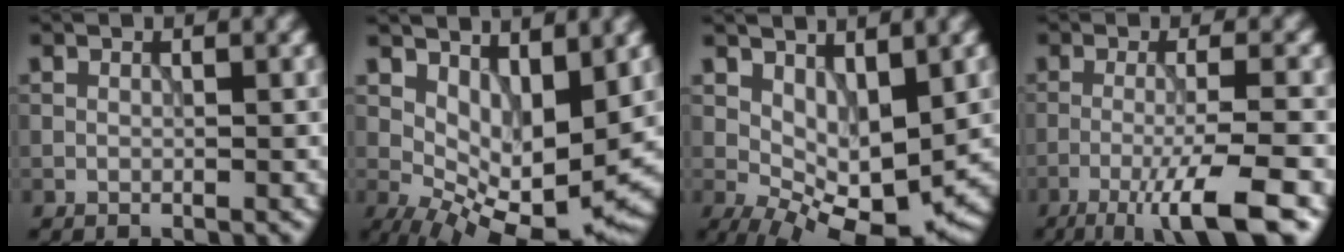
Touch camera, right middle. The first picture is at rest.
{"total": 8.9, "force": [2.0, 4.0, 7.7], "torque": [-0.131, -0.019, 0.048]}
{"total": 7.6, "force": [0.9, 3.6, 6.7], "torque": [-0.111, -0.009, 0.021]}
{"total": 7.2, "force": [-4.1, 0.9, 5.9], "torque": [-0.087, 0.005, -0.075]}